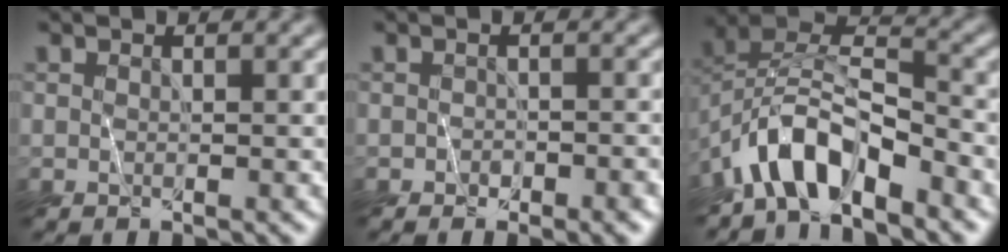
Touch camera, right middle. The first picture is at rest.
{"total": 2.4, "force": [-1.5, 1.1, 1.6], "torque": [-0.015, -0.006, -0.024]}
{"total": 6.9, "force": [-5.2, 2.1, 3.9], "torque": [-0.066, 0.007, -0.107]}